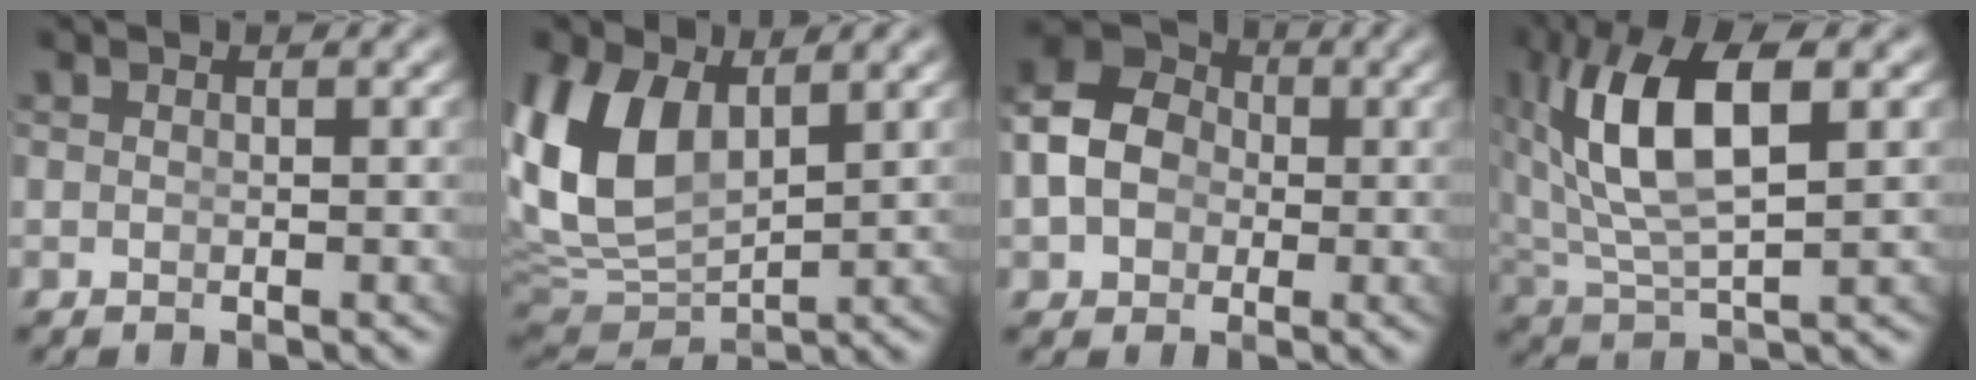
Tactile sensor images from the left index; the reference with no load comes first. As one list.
[{"total": 9.4, "force": [1.4, 6.8, 6.3], "torque": [-0.164, -0.023, 0.041]}, {"total": 8.3, "force": [0.7, 7.0, 4.5], "torque": [-0.097, -0.011, 0.011]}, {"total": 8.1, "force": [2.0, 3.3, 7.1], "torque": [-0.155, -0.007, 0.049]}]